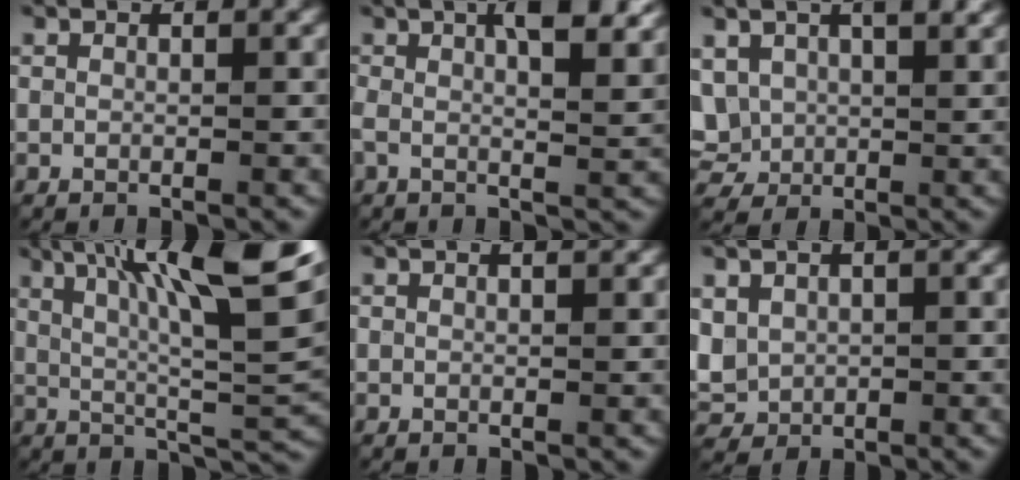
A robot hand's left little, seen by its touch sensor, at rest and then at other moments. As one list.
[{"total": 6.7, "force": [2.3, 2.1, 5.9], "torque": [-0.085, 0.013, 0.025]}, {"total": 7.1, "force": [2.6, 4.8, 4.5], "torque": [-0.110, 0.002, 0.055]}, {"total": 14.5, "force": [5.9, 2.6, 13.0], "torque": [-0.201, 0.013, 0.100]}, {"total": 1.0, "force": [0.7, 0.2, 0.7], "torque": [-0.007, 0.003, 0.007]}, {"total": 3.2, "force": [0.6, 2.7, 1.7], "torque": [-0.045, -0.002, 0.015]}]